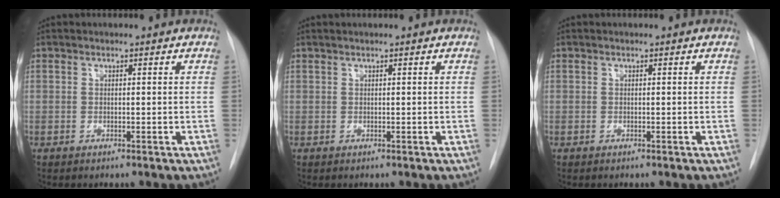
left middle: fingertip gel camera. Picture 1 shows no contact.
{"total": 0.6, "force": [0.4, -0.1, 0.4], "torque": [-0.011, 0.010, 0.013]}
{"total": 0.0}